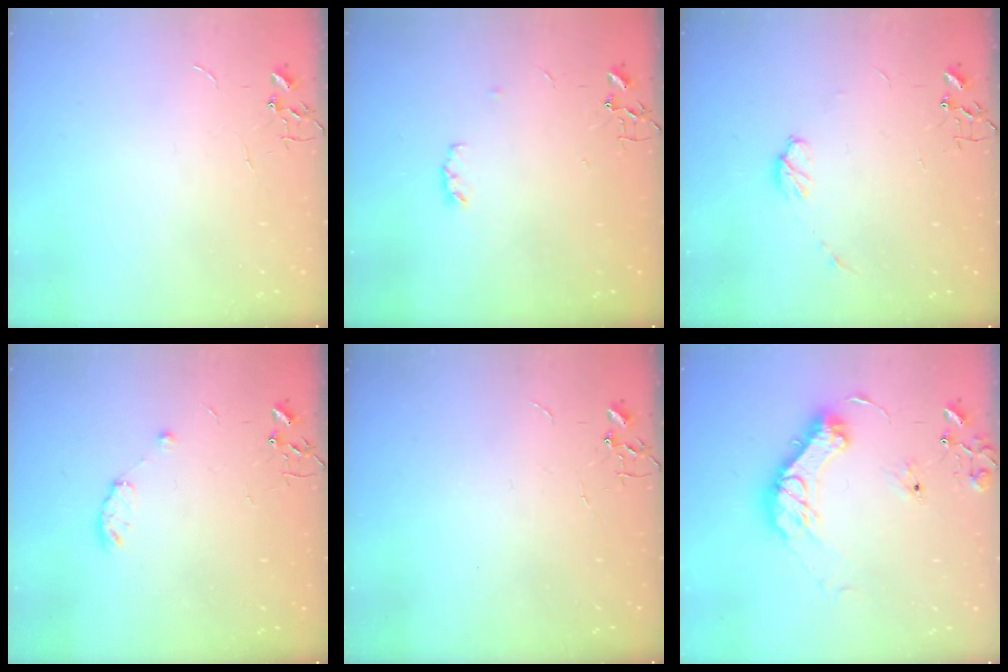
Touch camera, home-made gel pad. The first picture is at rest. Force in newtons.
{"total": 3.8, "press": 3.8, "slide": 0.6}
{"total": 5.7, "press": 5.6, "slide": 1.2}
{"total": 6.3, "press": 6.3, "slide": 0.8}
{"total": 0.0}
{"total": 14.1, "press": 14.0, "slide": 2.1}